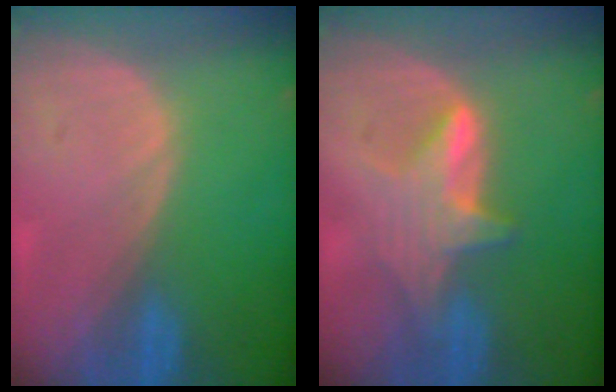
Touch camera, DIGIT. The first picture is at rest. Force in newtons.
{"total": 5.8, "press": 5.7, "slide": 0.9}